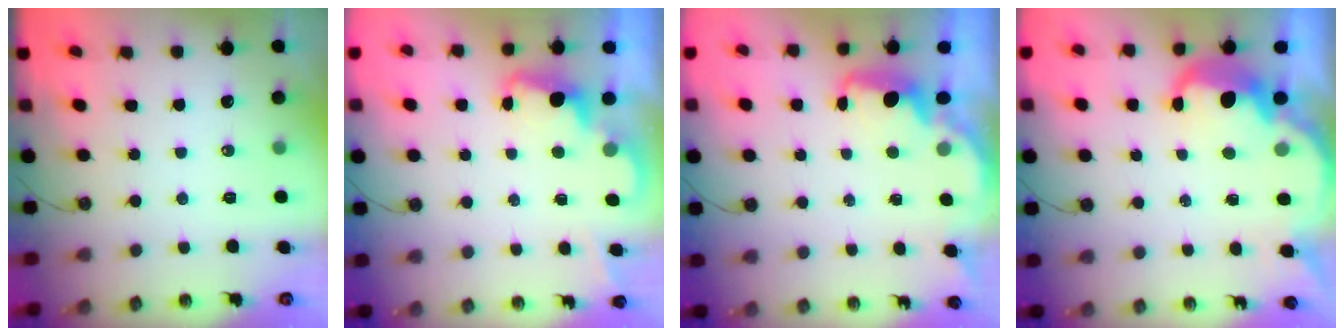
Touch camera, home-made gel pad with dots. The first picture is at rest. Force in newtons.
{"total": 2.3, "press": 2.3, "slide": 0.5}
{"total": 2.1, "press": 2.0, "slide": 0.7}
{"total": 7.6, "press": 7.6, "slide": 0.4}